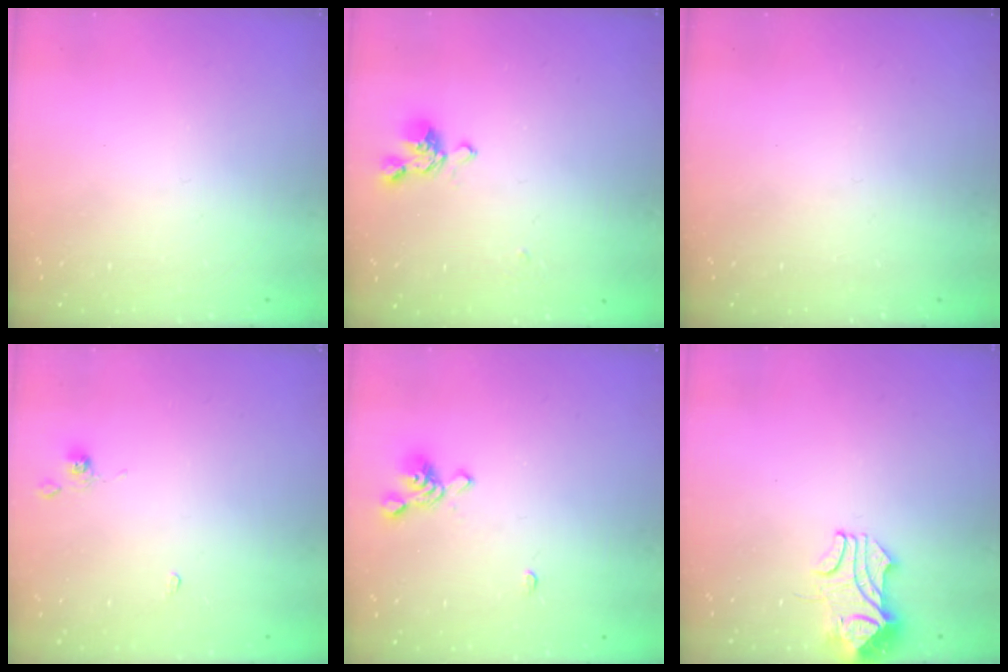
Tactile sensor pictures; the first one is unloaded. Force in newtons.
{"total": 2.0, "press": 1.8, "slide": 0.8}
{"total": 0.0}
{"total": 0.0}
{"total": 2.6, "press": 2.5, "slide": 0.9}
{"total": 2.2, "press": 2.0, "slide": 0.9}